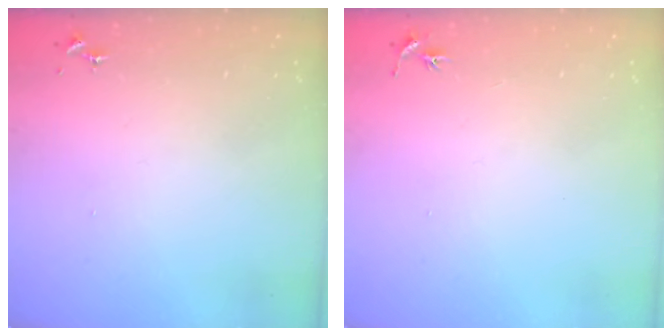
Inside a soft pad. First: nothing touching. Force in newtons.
{"total": 3.0, "press": 3.0, "slide": 0.3}